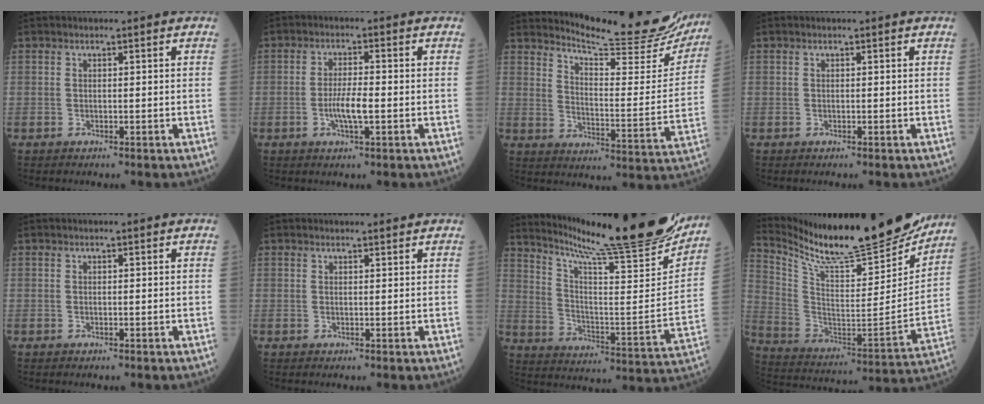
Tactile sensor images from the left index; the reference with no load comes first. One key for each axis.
{"total": 4.3, "fx": -1.1, "fy": 0.6, "fz": 4.1, "tx": -0.082, "ty": -0.003, "tz": -0.021}
{"total": 20.8, "fx": 19.5, "fy": 2.1, "fz": 6.8, "tx": -0.100, "ty": -0.081, "tz": 0.244}
{"total": 0.0}
{"total": 0.0}
{"total": 2.0, "fx": 1.9, "fy": 0.2, "fz": 0.2, "tx": -0.011, "ty": 0.004, "tz": 0.025}
{"total": 26.9, "fx": 23.6, "fy": 0.4, "fz": 13.0, "tx": -0.218, "ty": -0.086, "tz": 0.331}
{"total": 25.8, "fx": 22.7, "fy": 2.9, "fz": 11.9, "tx": -0.216, "ty": -0.069, "tz": 0.346}